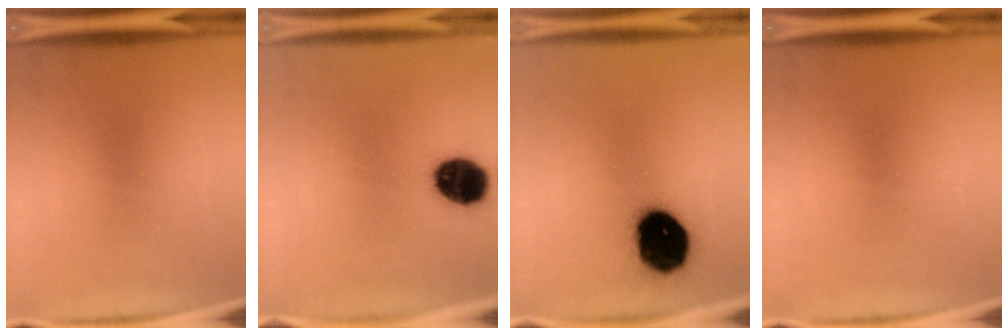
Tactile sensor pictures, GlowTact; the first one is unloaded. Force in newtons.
{"total": 11.6}
{"total": 18.8}
{"total": 0.0}